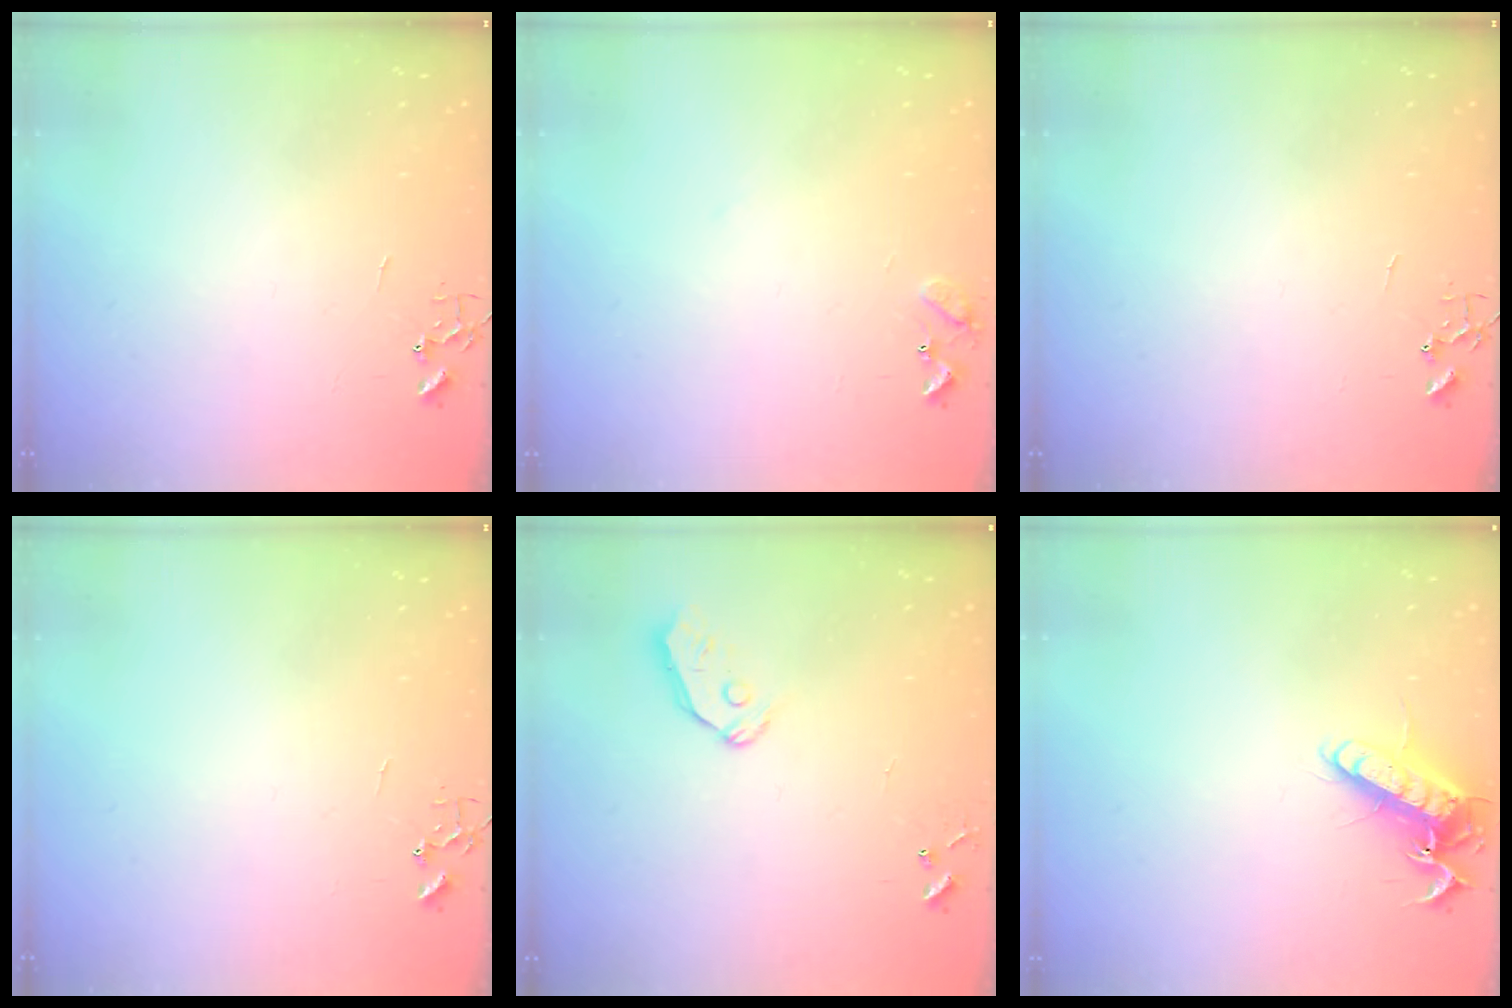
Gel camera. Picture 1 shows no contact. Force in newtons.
{"total": 8.4, "press": 8.4, "slide": 0.5}
{"total": 0.0}
{"total": 0.0}
{"total": 6.1, "press": 6.1, "slide": 0.6}
{"total": 13.3, "press": 13.2, "slide": 1.1}